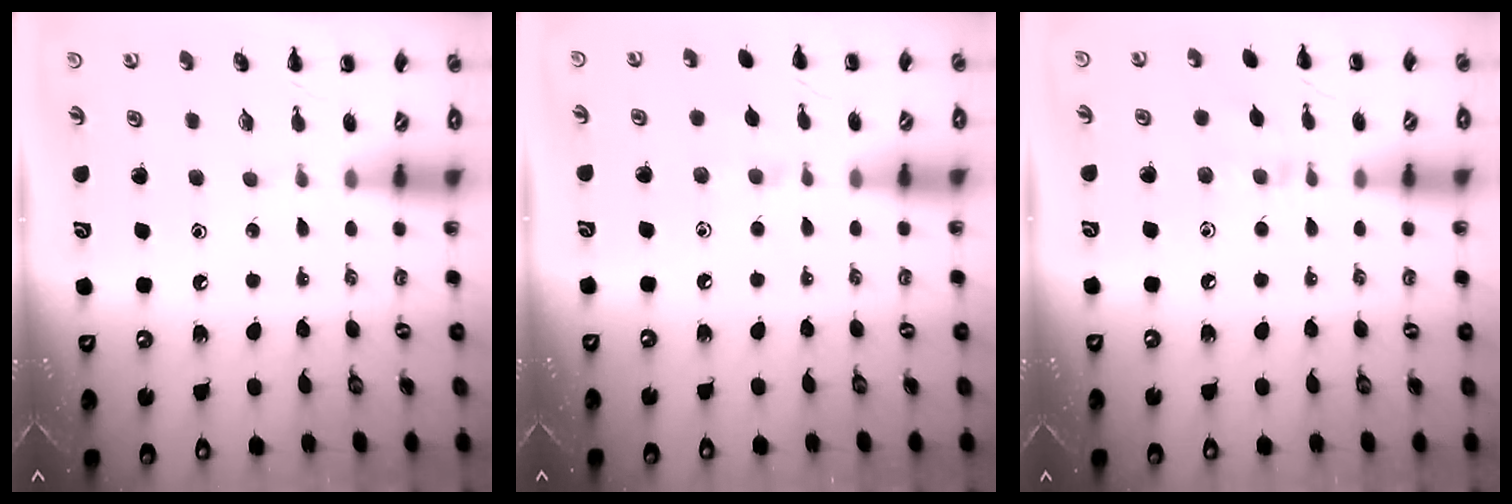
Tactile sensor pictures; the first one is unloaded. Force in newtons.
{"total": 3.5, "press": 3.2, "slide": 1.5}
{"total": 6.2, "press": 5.9, "slide": 2.0}